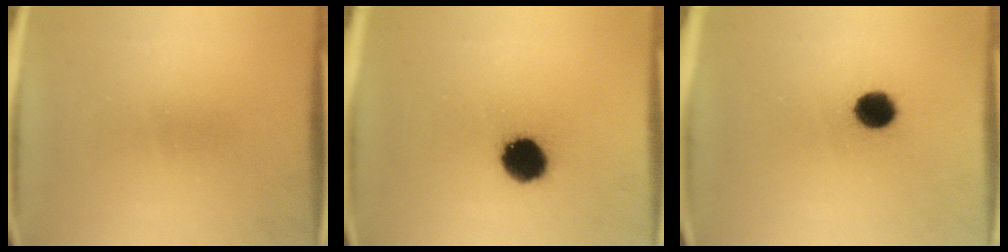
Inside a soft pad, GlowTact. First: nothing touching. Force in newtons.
{"total": 10.8}
{"total": 7.2}